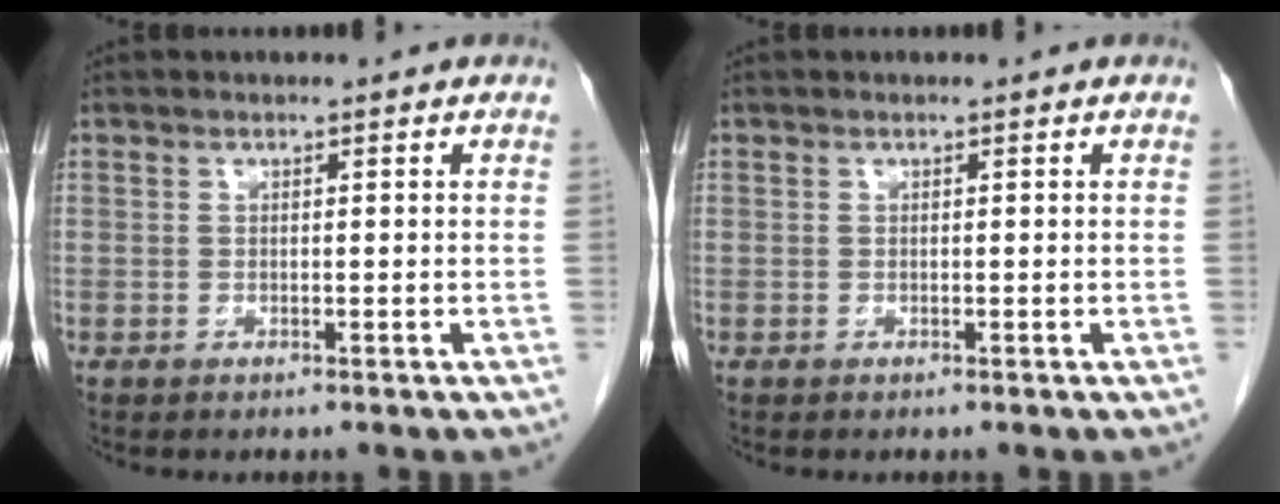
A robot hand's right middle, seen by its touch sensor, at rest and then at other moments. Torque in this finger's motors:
{"motor_torque": [0.00, 0.00, 0.00, 0.00]}